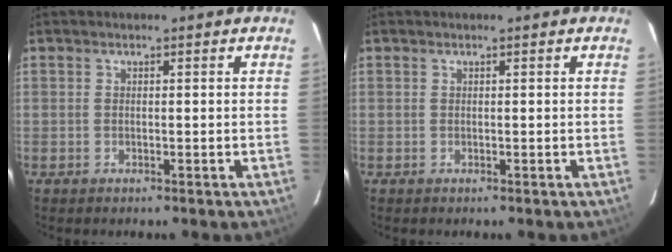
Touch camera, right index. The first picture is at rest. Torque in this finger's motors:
{"motor_torque": [0.25, -0.03, 0.05, 0.02]}